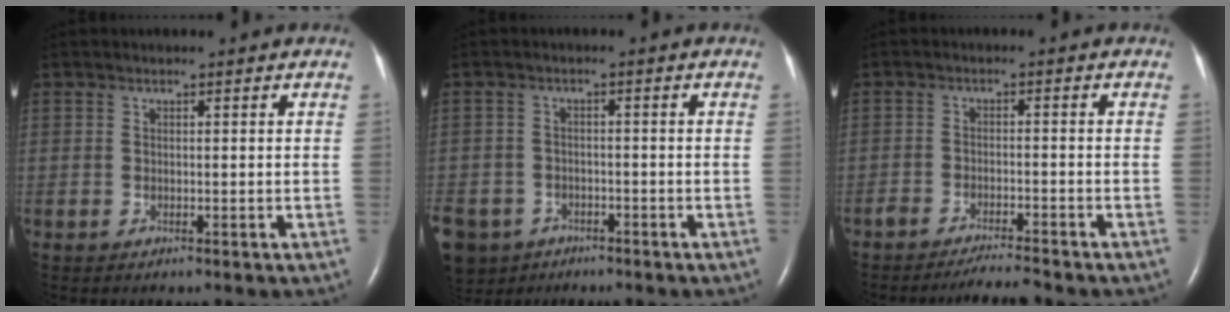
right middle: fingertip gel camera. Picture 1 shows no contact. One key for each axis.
{"total": 12.4, "fx": -7.6, "fy": 9.1, "fz": 3.7, "tx": -0.126, "ty": -0.011, "tz": -0.116}
{"total": 4.4, "fx": -4.1, "fy": -0.1, "fz": 1.4, "tx": -0.022, "ty": -0.014, "tz": -0.069}